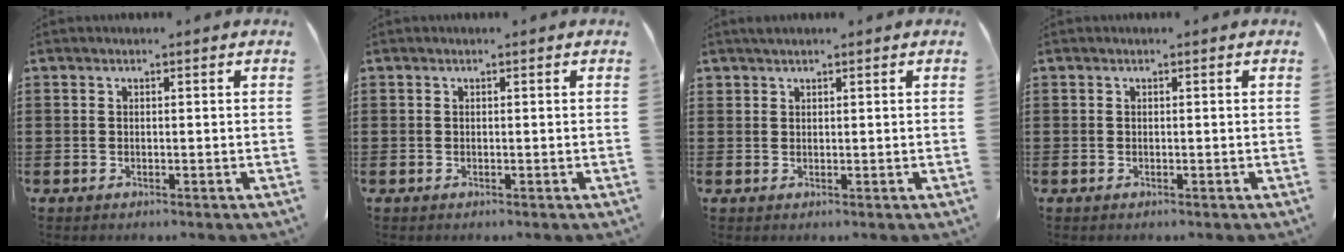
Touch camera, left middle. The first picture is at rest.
{"total": 0.0}
{"total": 0.9, "force": [0.8, 0.2, 0.2], "torque": [-0.005, 0.000, 0.017]}
{"total": 0.0}